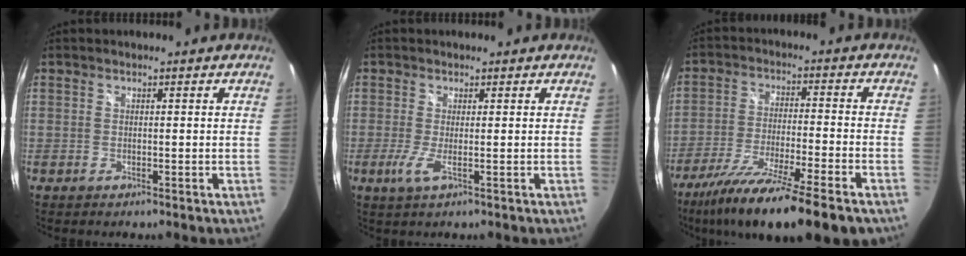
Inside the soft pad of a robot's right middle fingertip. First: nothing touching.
{"total": 2.5, "force": [-0.3, -0.1, 2.5], "torque": [-0.054, -0.009, -0.011]}
{"total": 18.5, "force": [-13.6, 1.2, 12.4], "torque": [-0.230, -0.051, -0.228]}